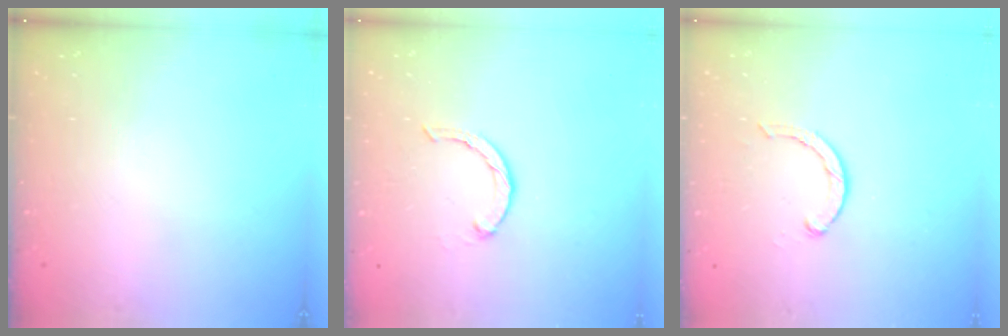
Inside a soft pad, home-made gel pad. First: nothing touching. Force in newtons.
{"total": 3.1, "press": 3.0, "slide": 0.5}
{"total": 3.5, "press": 3.4, "slide": 0.7}